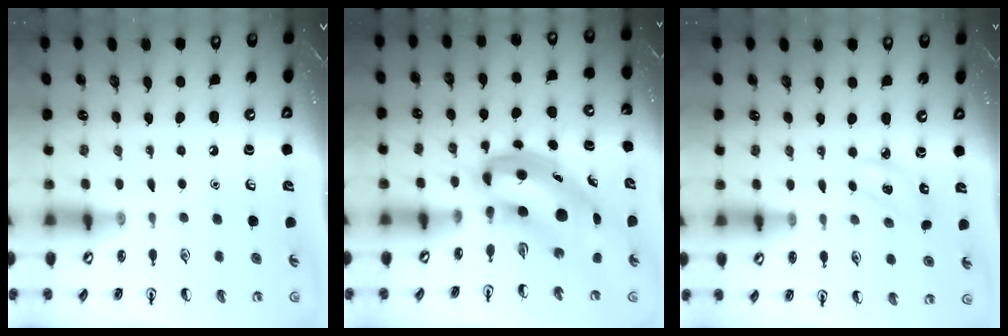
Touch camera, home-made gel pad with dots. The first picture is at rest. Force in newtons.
{"total": 6.7, "press": 6.6, "slide": 1.2}
{"total": 3.0, "press": 3.0, "slide": 0.5}